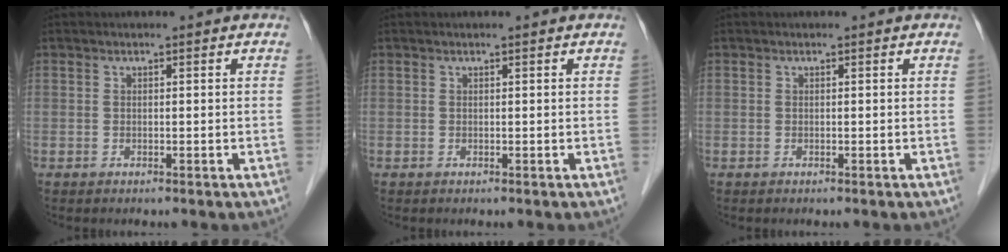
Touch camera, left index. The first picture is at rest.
{"total": 0.0}
{"total": 0.0}